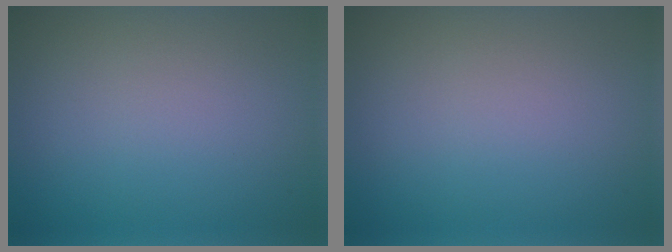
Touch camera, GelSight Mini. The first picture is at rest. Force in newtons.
{"total": 0.0}